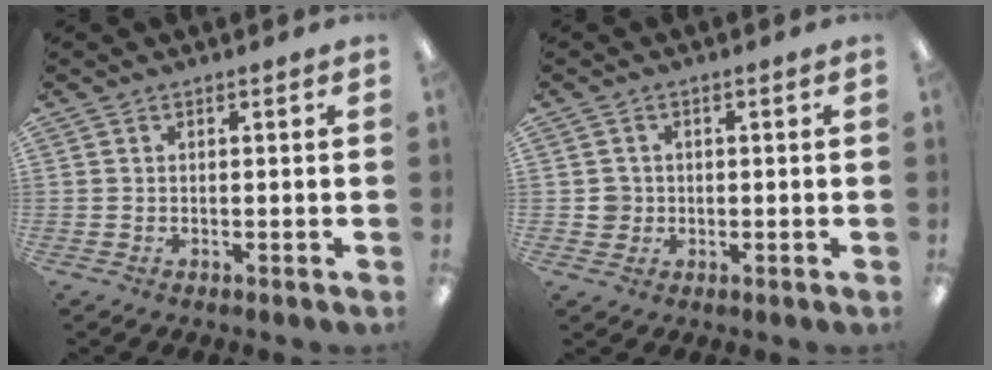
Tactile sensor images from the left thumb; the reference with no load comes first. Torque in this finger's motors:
{"motor_torque": [-0.15, 0.13, 0.08, -0.13, 0.00]}